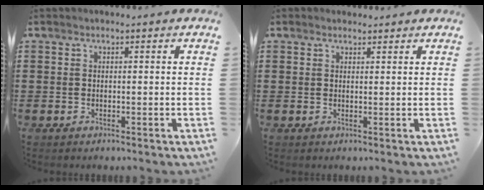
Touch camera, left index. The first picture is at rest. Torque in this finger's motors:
{"motor_torque": [2.14, 0.00, 0.23, 0.03]}